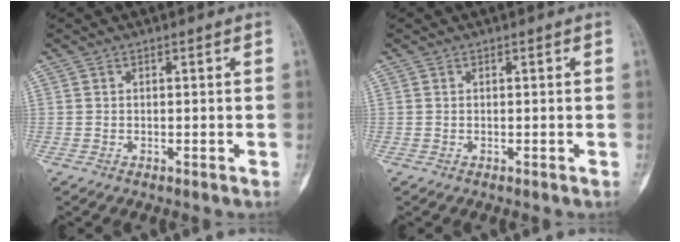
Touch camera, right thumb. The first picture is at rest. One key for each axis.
{"total": 0.0}